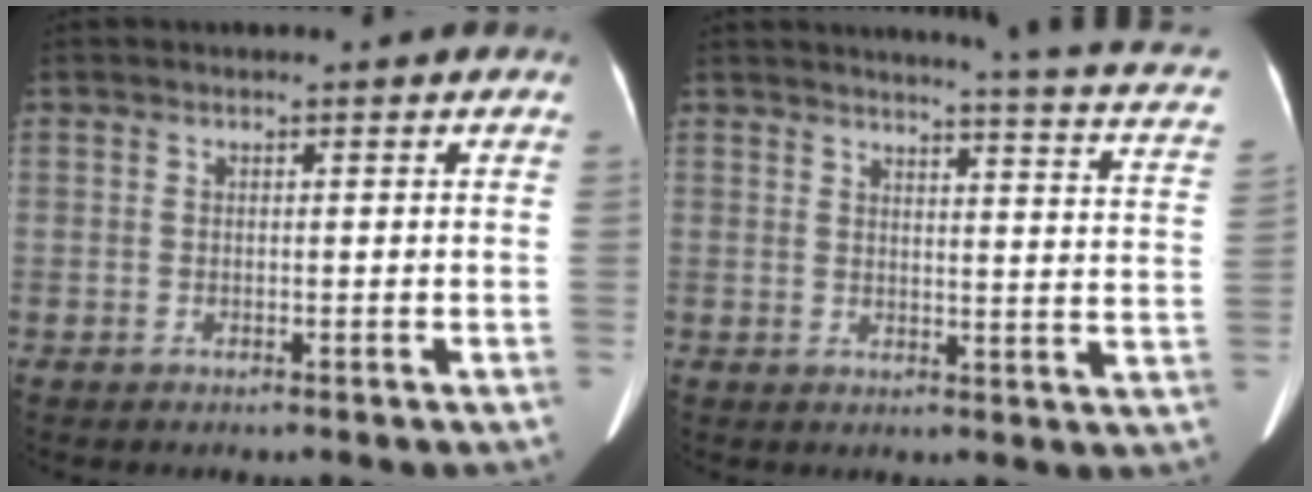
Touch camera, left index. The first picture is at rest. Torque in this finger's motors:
{"motor_torque": [-0.73, -1.41, 0.07, 0.05]}